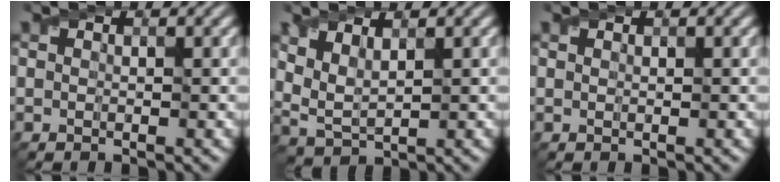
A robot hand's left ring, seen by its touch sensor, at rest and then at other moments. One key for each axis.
{"total": 3.1, "fx": 1.8, "fy": 1.3, "fz": 2.1, "tx": -0.054, "ty": -0.006, "tz": 0.042}
{"total": 0.0}